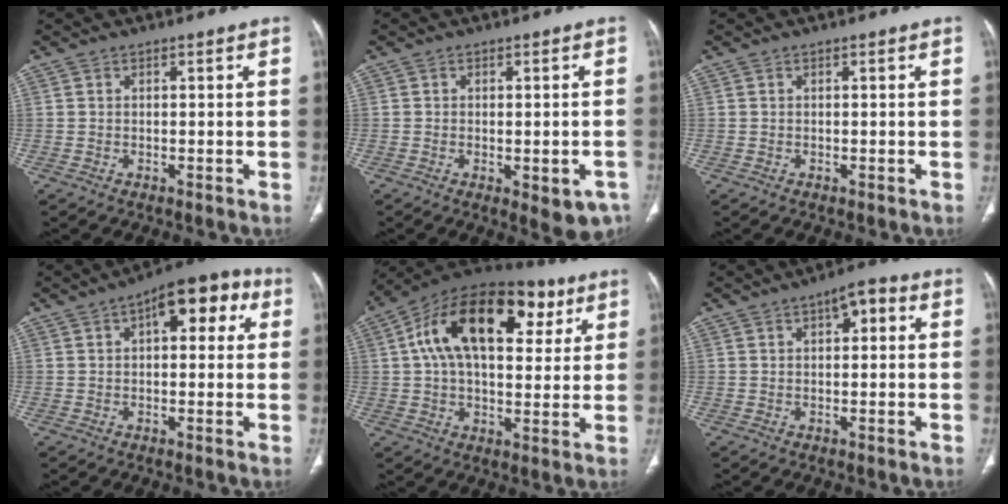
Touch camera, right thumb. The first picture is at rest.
{"total": 7.3, "force": [-2.8, 3.2, 6.0], "torque": [-0.053, 0.006, -0.024]}
{"total": 0.0}
{"total": 11.4, "force": [3.9, 5.5, 9.2], "torque": [-0.092, 0.024, 0.043]}
{"total": 24.3, "force": [8.5, 13.4, 18.4], "torque": [-0.281, 0.026, 0.129]}
{"total": 5.3, "force": [1.8, 2.4, 4.3], "torque": [-0.048, 0.009, 0.018]}